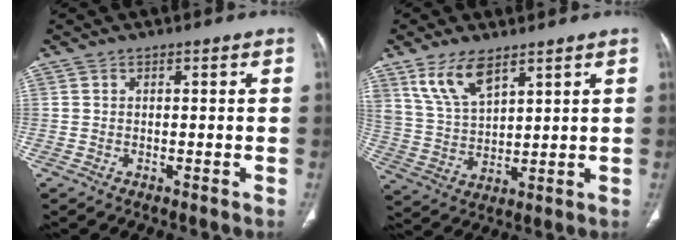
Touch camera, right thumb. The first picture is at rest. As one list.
[{"total": 9.5, "force": [6.1, 4.0, 6.0], "torque": [-0.111, -0.027, 0.132]}]